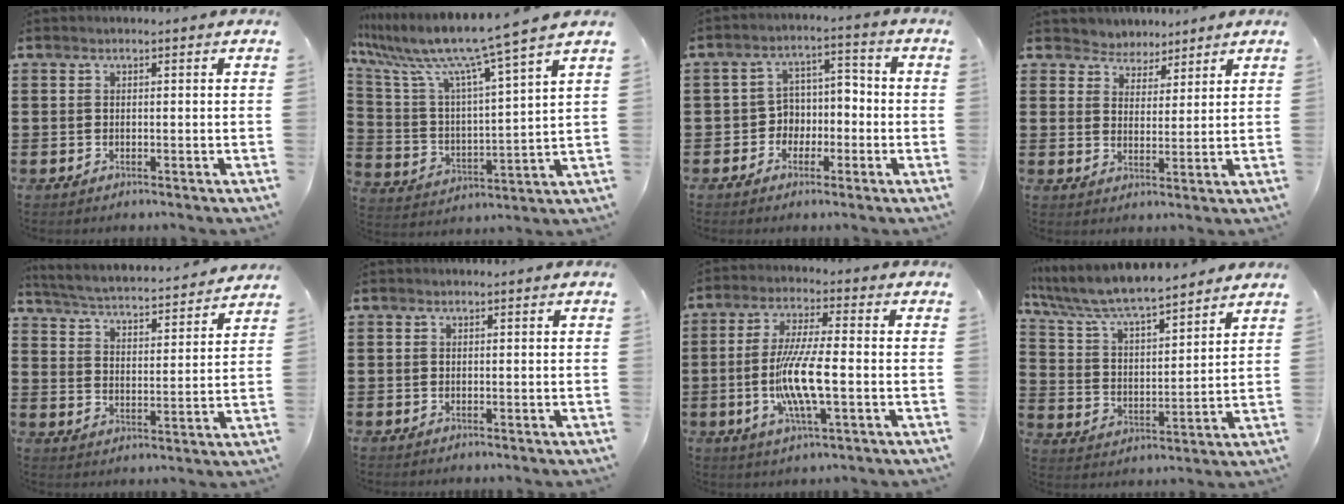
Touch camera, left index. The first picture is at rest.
{"total": 9.4, "force": [7.9, -0.7, 4.9], "torque": [-0.131, -0.057, 0.125]}
{"total": 4.5, "force": [-2.1, 3.8, 1.1], "torque": [-0.037, 0.009, -0.047]}
{"total": 3.9, "force": [3.4, 1.9, -0.5], "torque": [-0.011, -0.005, 0.061]}
{"total": 3.5, "force": [3.4, -0.4, 0.8], "torque": [-0.037, -0.033, 0.048]}
{"total": 0.0}
{"total": 9.6, "force": [-2.1, 1.7, 9.2], "torque": [-0.188, -0.011, -0.046]}
{"total": 7.0, "force": [6.5, 0.8, 2.4], "torque": [-0.077, -0.040, 0.110]}